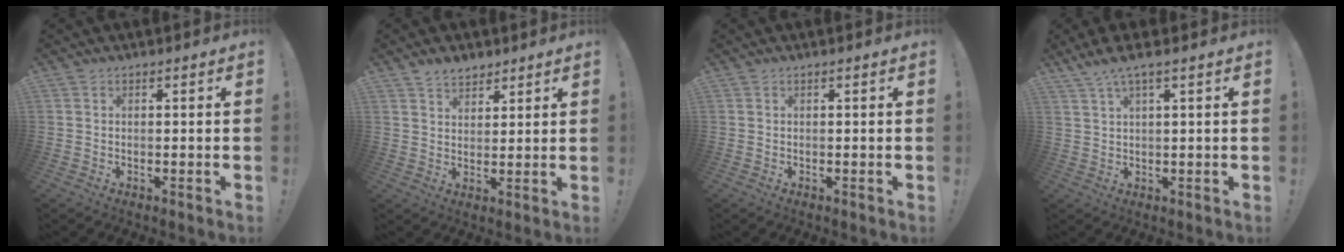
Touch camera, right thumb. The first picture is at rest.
{"total": 5.0, "force": [4.2, 2.6, 1.0], "torque": [-0.017, -0.023, 0.078]}
{"total": 0.0}
{"total": 4.5, "force": [3.0, 0.1, 3.3], "torque": [-0.072, -0.008, 0.054]}